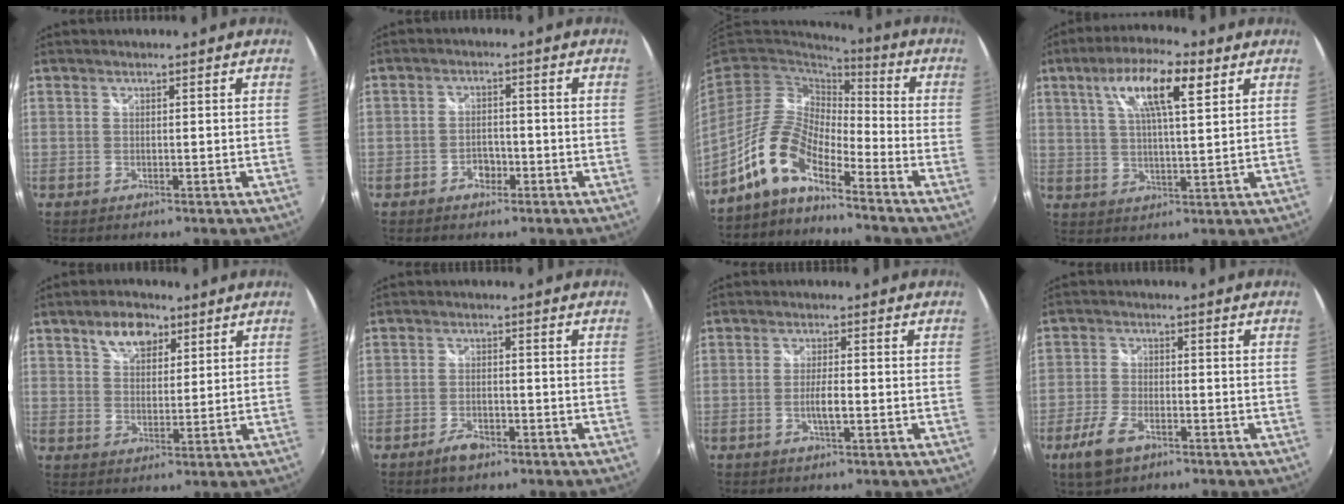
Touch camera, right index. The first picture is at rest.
{"total": 3.1, "force": [-1.7, 2.2, 1.4], "torque": [-0.027, 0.006, -0.024]}
{"total": 10.6, "force": [-7.4, 3.6, 6.7], "torque": [-0.138, 0.015, -0.154]}
{"total": 11.3, "force": [5.2, 2.8, 9.7], "torque": [-0.173, 0.018, 0.087]}
{"total": 7.1, "force": [4.2, 4.2, 3.9], "torque": [-0.061, 0.017, 0.072]}
{"total": 3.7, "force": [-2.6, 1.7, 2.0], "torque": [-0.047, 0.000, -0.046]}
{"total": 3.0, "force": [-0.9, 0.3, 2.9], "torque": [-0.054, -0.001, -0.017]}
{"total": 7.0, "force": [-4.2, 3.4, 4.5], "torque": [-0.114, -0.008, -0.078]}